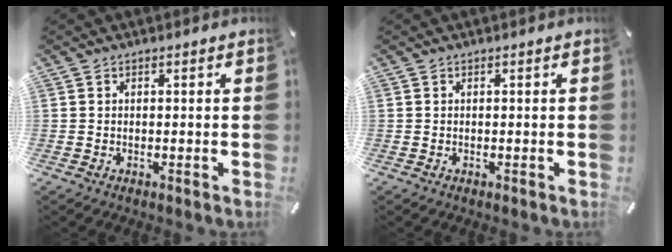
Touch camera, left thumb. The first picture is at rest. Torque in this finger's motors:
{"motor_torque": [-0.02, 0.03, -0.01, -0.01, 0.00]}